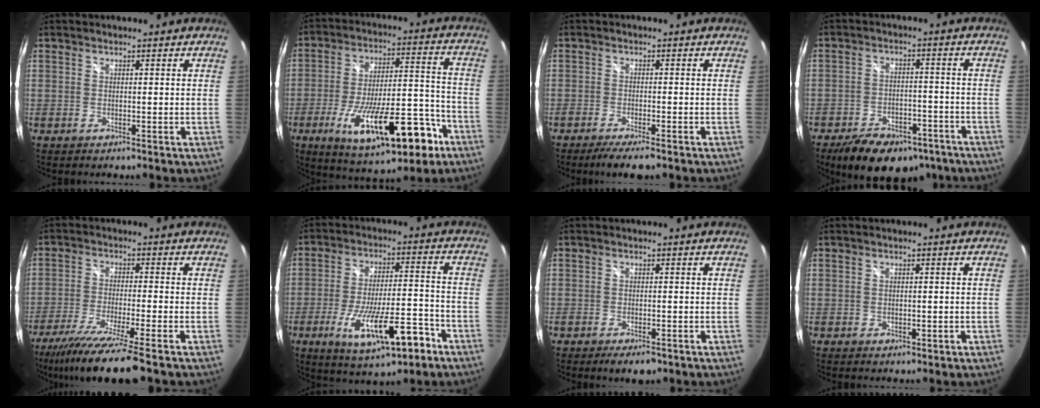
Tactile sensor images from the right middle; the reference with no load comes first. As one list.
[{"total": 21.4, "force": [-10.8, 7.5, 16.9], "torque": [-0.290, -0.015, -0.153]}, {"total": 5.1, "force": [-4.0, 0.3, 3.2], "torque": [-0.073, -0.016, -0.071]}, {"total": 16.1, "force": [-11.2, 8.0, 8.2], "torque": [-0.173, -0.006, -0.156]}, {"total": 13.4, "force": [-10.5, -0.5, 8.4], "torque": [-0.174, -0.047, -0.180]}, {"total": 15.8, "force": [-8.1, 4.6, 12.8], "torque": [-0.232, -0.019, -0.120]}, {"total": 4.0, "force": [-2.7, 1.4, 2.5], "torque": [-0.052, -0.013, -0.044]}, {"total": 1.3, "force": [-0.6, 1.0, 0.6], "torque": [-0.008, -0.004, -0.008]}]